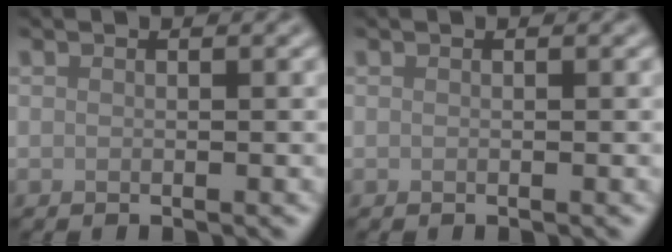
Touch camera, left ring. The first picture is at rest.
{"total": 0.0}